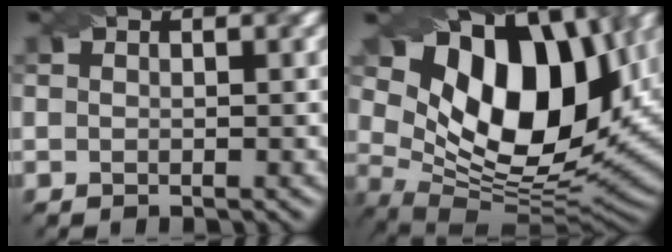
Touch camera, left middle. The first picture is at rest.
{"total": 14.5, "force": [5.2, 8.4, 10.6], "torque": [-0.185, 0.013, 0.109]}